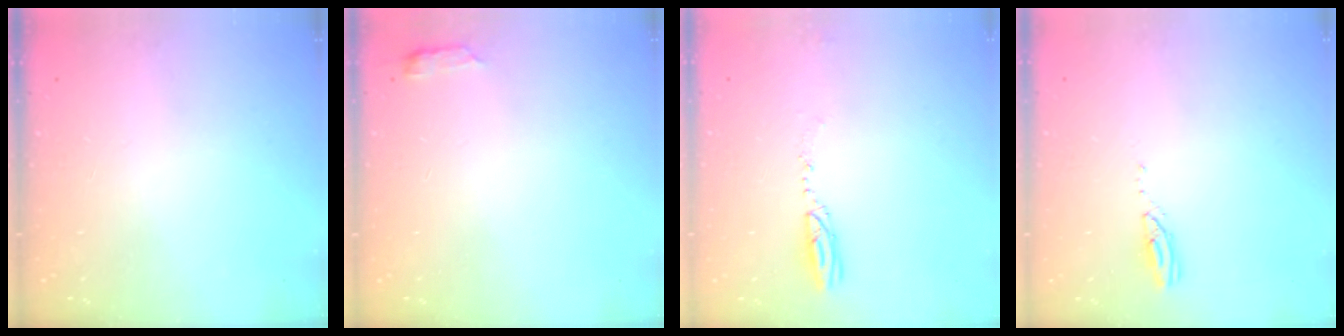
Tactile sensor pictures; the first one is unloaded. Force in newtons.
{"total": 2.9, "press": 2.8, "slide": 0.6}
{"total": 3.6, "press": 3.5, "slide": 0.7}
{"total": 3.1, "press": 3.1, "slide": 0.1}